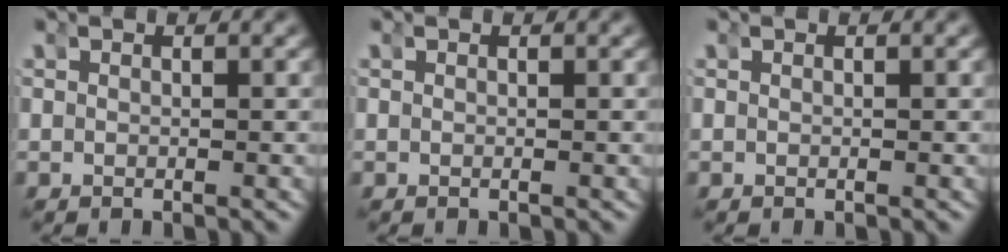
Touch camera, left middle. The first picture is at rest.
{"total": 0.0}
{"total": 0.0}